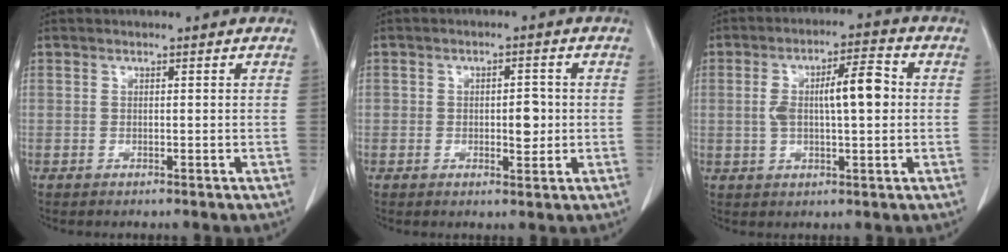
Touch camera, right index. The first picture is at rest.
{"total": 3.7, "force": [-0.3, 1.9, 3.1], "torque": [-0.041, 0.005, 0.000]}
{"total": 8.8, "force": [0.6, 2.3, 8.4], "torque": [-0.153, 0.023, 0.011]}